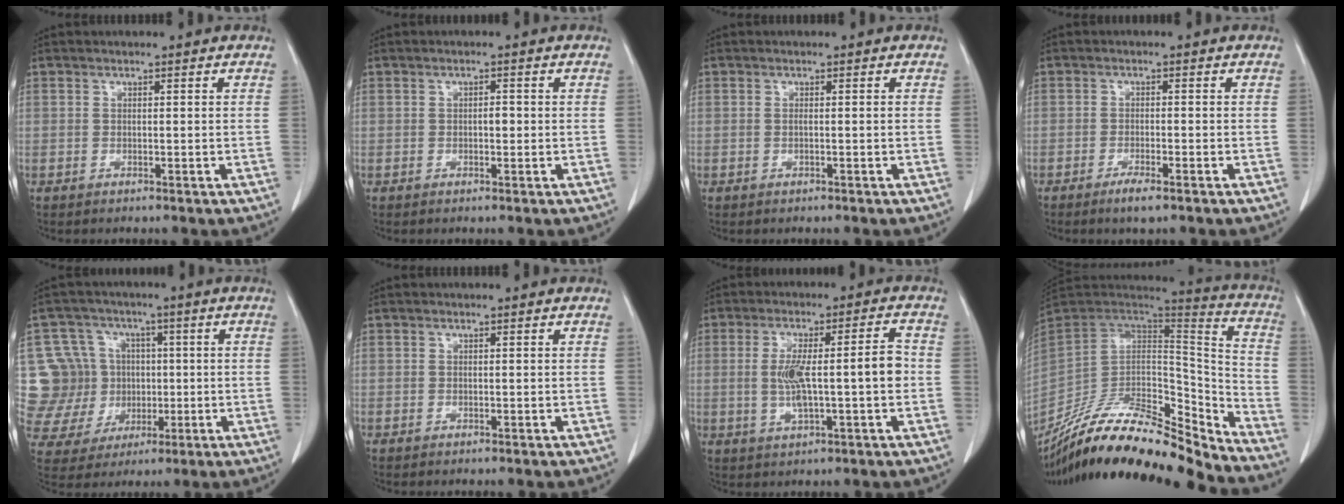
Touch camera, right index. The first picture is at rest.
{"total": 1.2, "force": [-0.1, 0.5, 1.0], "torque": [-0.016, 0.002, -0.003]}
{"total": 0.5, "force": [-0.1, 0.0, 0.5], "torque": [-0.011, 0.000, 0.001]}
{"total": 2.9, "force": [-1.9, 0.3, 2.1], "torque": [-0.039, -0.004, -0.033]}
{"total": 13.8, "force": [0.6, 13.2, 4.0], "torque": [-0.106, 0.047, 0.036]}
{"total": 0.0}
{"total": 9.2, "force": [-0.6, 1.4, 9.1], "torque": [-0.162, 0.018, -0.007]}
{"total": 27.0, "force": [-24.0, 4.2, 11.7], "torque": [-0.180, -0.002, -0.386]}